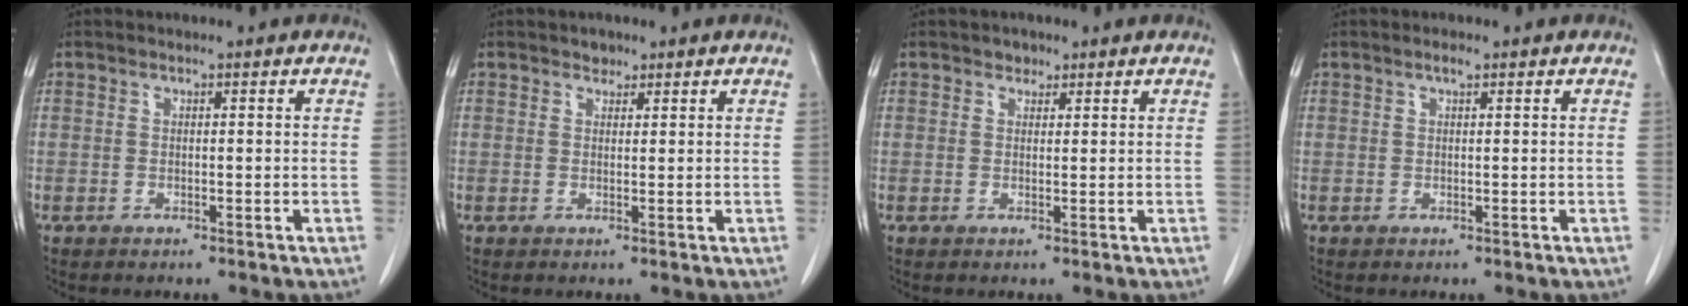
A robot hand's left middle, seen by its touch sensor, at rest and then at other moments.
{"total": 1.3, "force": [1.0, 0.8, 0.2], "torque": [0.000, -0.003, 0.013]}
{"total": 1.4, "force": [1.0, 1.0, 0.3], "torque": [-0.001, -0.002, 0.013]}
{"total": 0.9, "force": [0.6, 0.1, 0.6], "torque": [-0.014, -0.001, 0.010]}